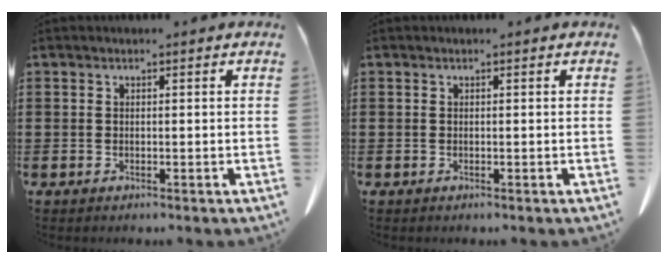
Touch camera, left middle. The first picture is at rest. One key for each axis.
{"total": 0.0}